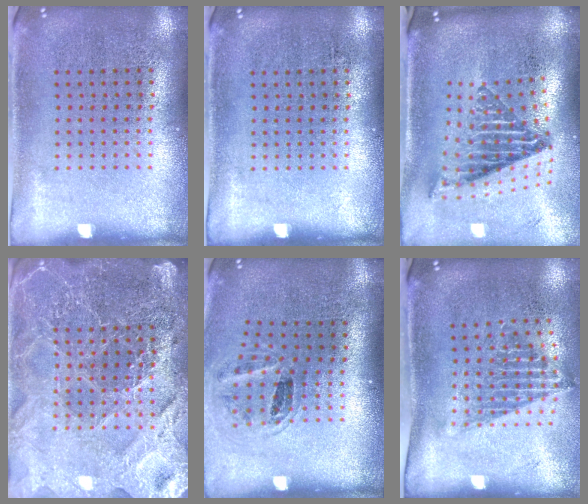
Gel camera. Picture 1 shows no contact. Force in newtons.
{"total": 0.0}
{"total": 1.9, "press": 1.3, "slide": 1.5}
{"total": 4.6, "press": 4.3, "slide": 1.8}
{"total": 1.1, "press": 1.0, "slide": 0.5}
{"total": 1.4, "press": 1.1, "slide": 0.9}